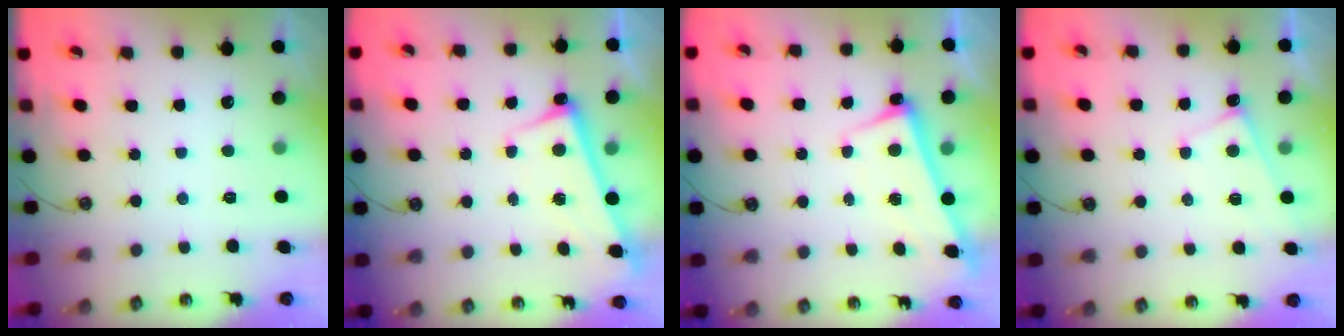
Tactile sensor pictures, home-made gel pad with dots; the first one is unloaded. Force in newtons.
{"total": 2.8, "press": 2.8, "slide": 0.5}
{"total": 2.5, "press": 2.4, "slide": 0.6}
{"total": 3.9, "press": 3.9, "slide": 0.3}